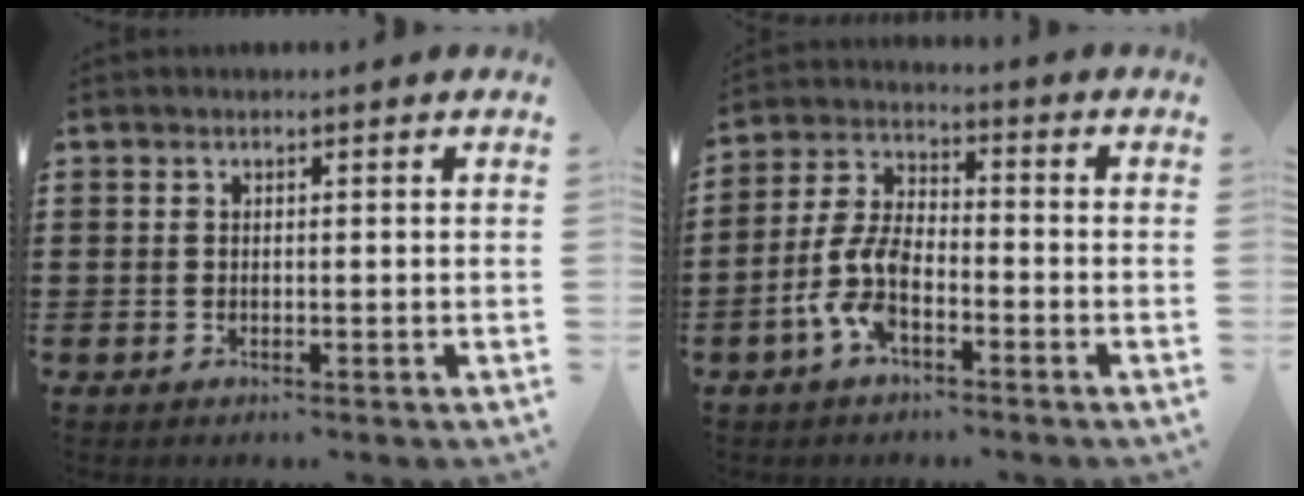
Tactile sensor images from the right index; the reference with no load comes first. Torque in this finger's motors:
{"motor_torque": [2.14, 0.00, 0.64, 0.21]}